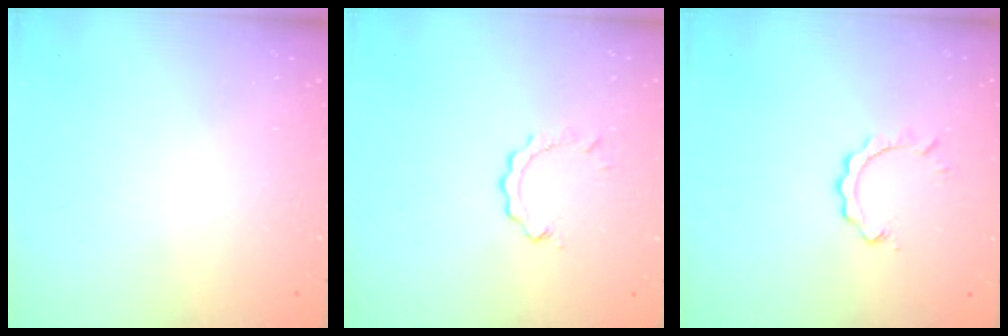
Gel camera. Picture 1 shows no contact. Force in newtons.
{"total": 3.2, "press": 3.2, "slide": 0.3}
{"total": 2.9, "press": 2.8, "slide": 0.3}